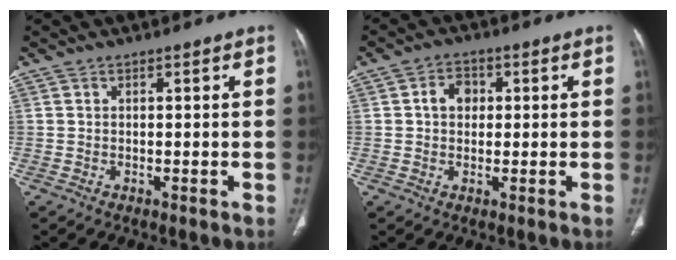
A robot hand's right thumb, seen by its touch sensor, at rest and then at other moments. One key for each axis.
{"total": 4.4, "fx": 0.7, "fy": 3.4, "fz": 2.6, "tx": -0.028, "ty": 0.009, "tz": 0.007}